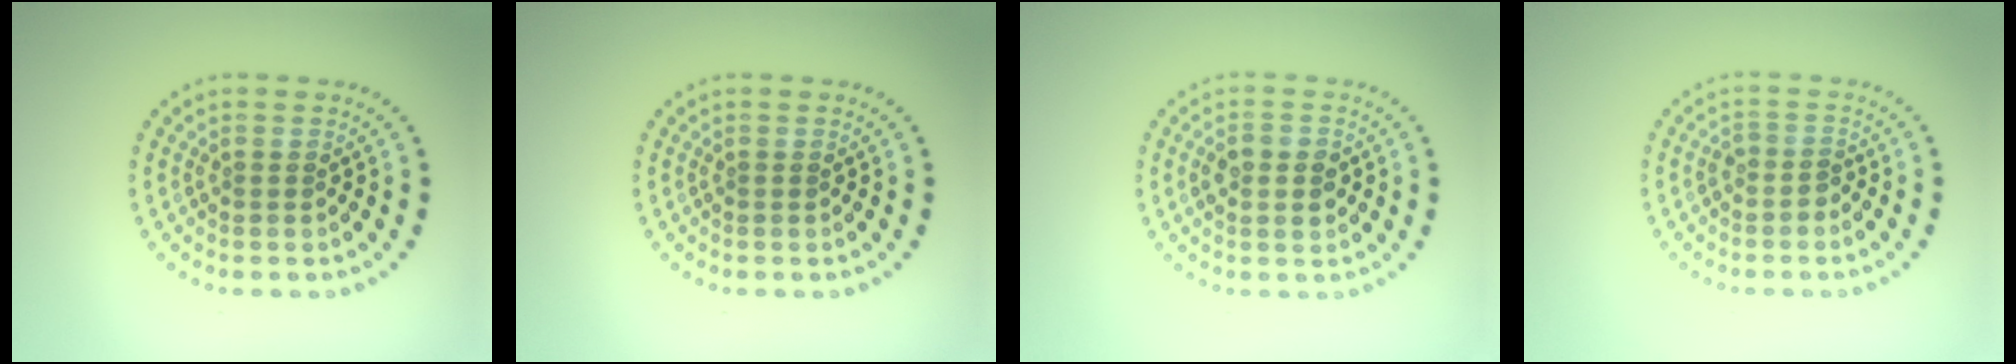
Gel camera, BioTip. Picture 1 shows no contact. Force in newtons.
{"total": 0.0}
{"total": 2.9, "press": 2.9, "slide": 0.0}
{"total": 1.3, "press": 1.0, "slide": 0.7}